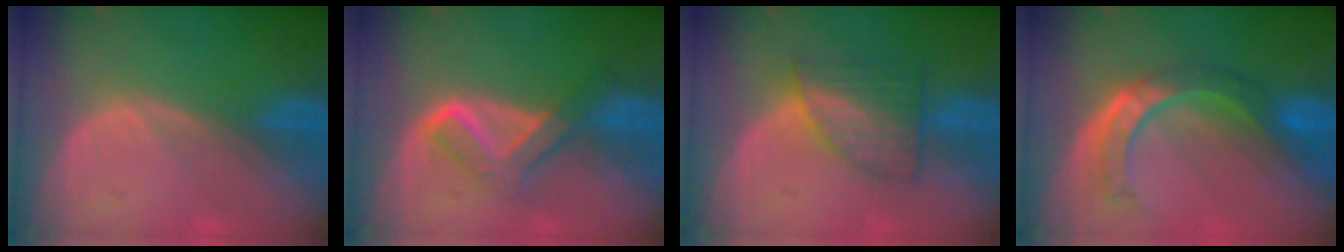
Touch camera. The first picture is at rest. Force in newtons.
{"total": 5.1, "press": 5.0, "slide": 0.8}
{"total": 5.9, "press": 5.8, "slide": 0.3}
{"total": 8.2, "press": 7.2, "slide": 3.8}